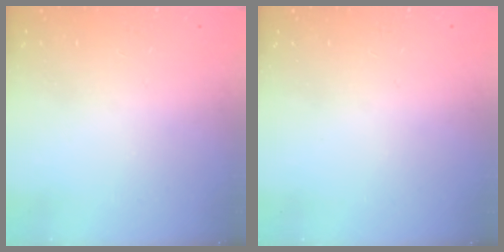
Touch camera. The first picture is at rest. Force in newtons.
{"total": 12.1, "press": 3.1, "slide": 11.7}